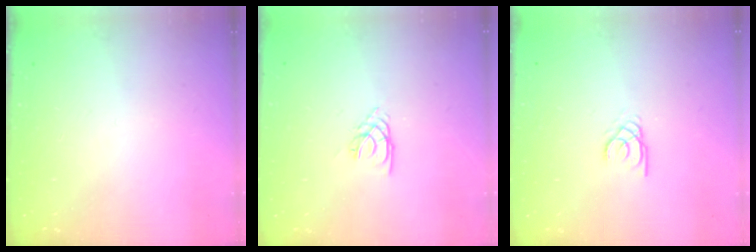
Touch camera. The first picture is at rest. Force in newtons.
{"total": 1.4, "press": 1.3, "slide": 0.3}
{"total": 1.9, "press": 1.9, "slide": 0.0}